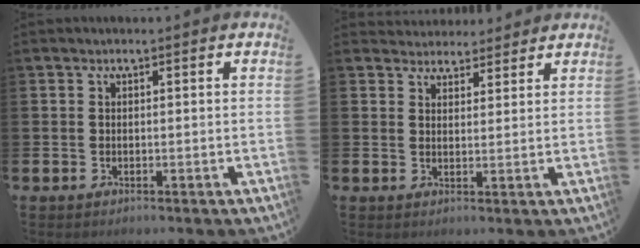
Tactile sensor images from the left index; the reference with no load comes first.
{"total": 3.5, "force": [3.3, 1.1, -0.3], "torque": [-0.003, -0.015, 0.061]}